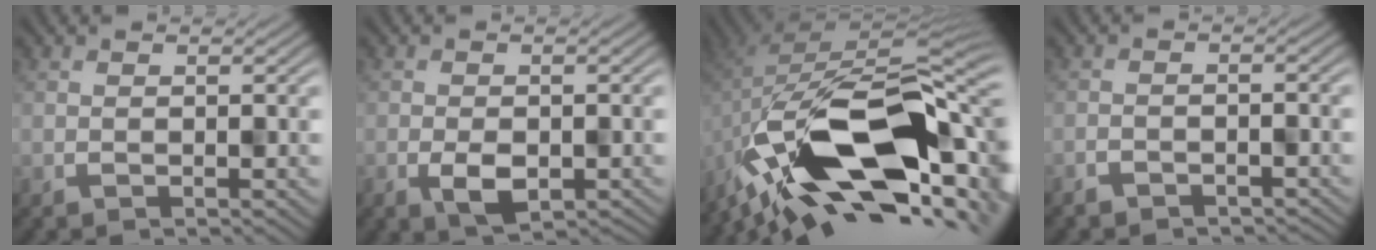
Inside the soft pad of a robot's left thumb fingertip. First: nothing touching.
{"total": 4.0, "force": [-1.6, 2.5, 2.7], "torque": [-0.053, -0.012, -0.018]}
{"total": 16.3, "force": [-6.4, 8.4, 12.4], "torque": [-0.224, -0.024, -0.101]}
{"total": 2.2, "force": [-2.1, 0.5, 0.1], "torque": [-0.008, -0.007, -0.030]}